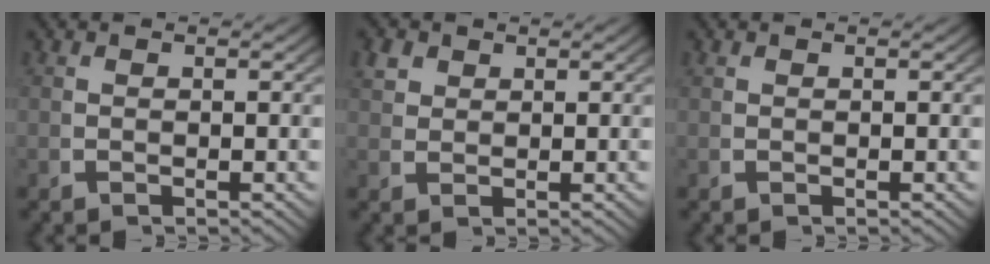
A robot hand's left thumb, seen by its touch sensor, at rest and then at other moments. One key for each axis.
{"total": 2.3, "fx": 1.5, "fy": 1.5, "fz": 0.9, "tx": -0.023, "ty": -0.005, "tz": 0.036}
{"total": 0.0}